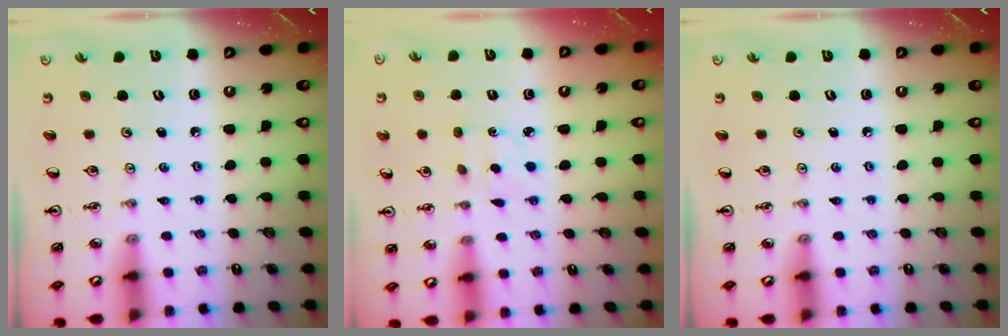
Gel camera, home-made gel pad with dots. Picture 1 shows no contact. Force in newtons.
{"total": 1.6, "press": 1.5, "slide": 0.5}
{"total": 0.0}